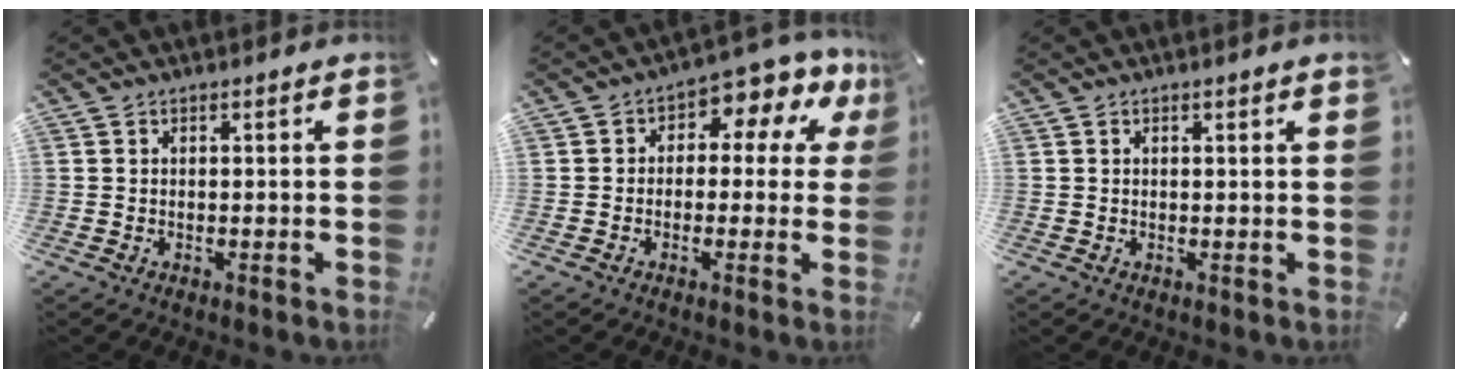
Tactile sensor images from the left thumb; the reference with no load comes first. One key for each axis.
{"total": 7.6, "fx": 2.2, "fy": 4.8, "fz": 5.5, "tx": -0.080, "ty": -0.011, "tz": 0.034}
{"total": 0.6, "fx": 0.3, "fy": 0.0, "fz": 0.5, "tx": -0.008, "ty": 0.000, "tz": 0.006}